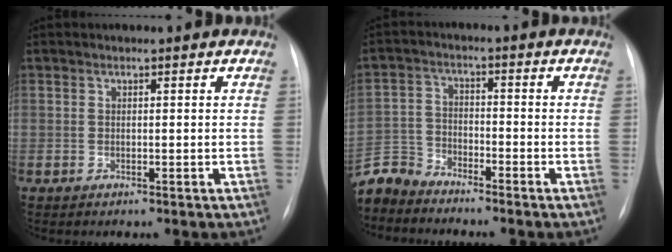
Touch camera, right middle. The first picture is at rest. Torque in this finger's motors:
{"motor_torque": [-0.07, -0.04, -0.01, 0.01]}